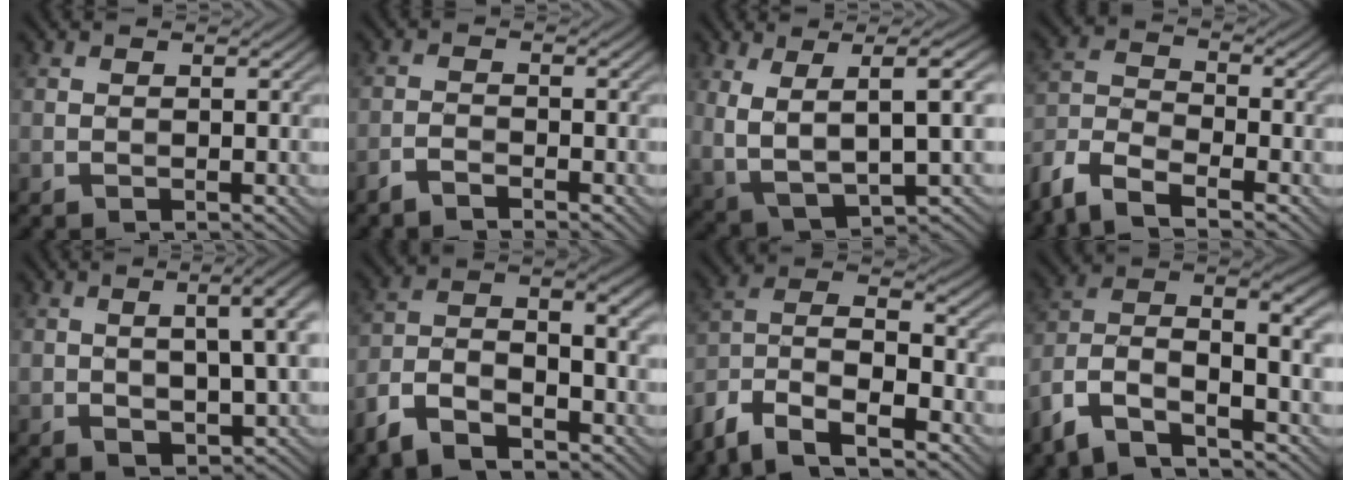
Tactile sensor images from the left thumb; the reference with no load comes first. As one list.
[{"total": 1.9, "force": [-1.7, 0.3, 0.9], "torque": [-0.020, -0.001, -0.040]}, {"total": 9.3, "force": [2.1, 3.3, 8.5], "torque": [-0.188, -0.001, 0.043]}, {"total": 7.3, "force": [-5.8, 2.2, 3.9], "torque": [-0.088, -0.009, -0.135]}, {"total": 9.5, "force": [1.2, 3.8, 8.6], "torque": [-0.133, 0.003, 0.025]}, {"total": 9.4, "force": [-4.7, 4.5, 6.7], "torque": [-0.131, -0.011, -0.097]}, {"total": 10.1, "force": [-6.9, 4.3, 5.9], "torque": [-0.115, -0.004, -0.153]}, {"total": 10.8, "force": [-4.9, 4.5, 8.5], "torque": [-0.161, -0.004, -0.108]}]